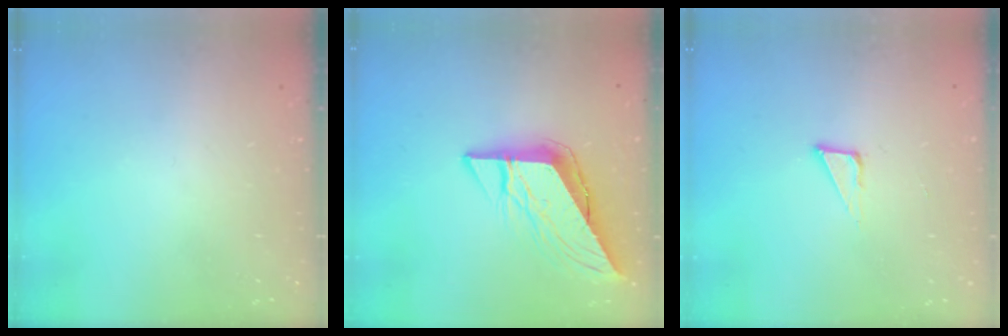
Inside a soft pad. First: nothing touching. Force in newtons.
{"total": 12.1, "press": 12.0, "slide": 1.3}
{"total": 4.5, "press": 4.5, "slide": 0.3}